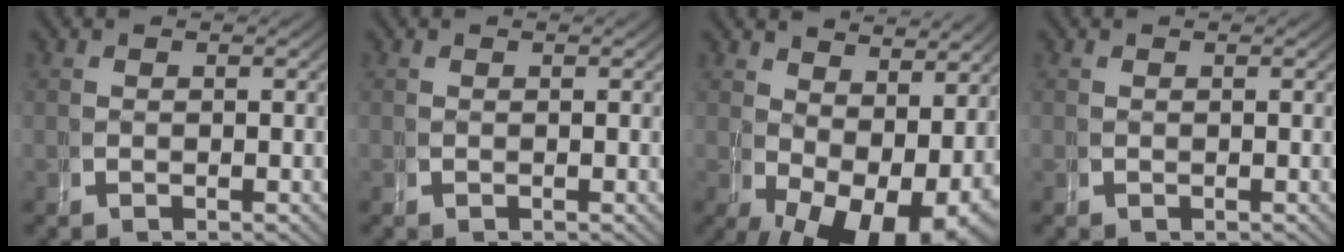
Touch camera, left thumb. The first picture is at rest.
{"total": 0.0}
{"total": 8.5, "force": [-1.7, 5.3, 6.5], "torque": [-0.104, -0.052, 0.005]}
{"total": 0.0}